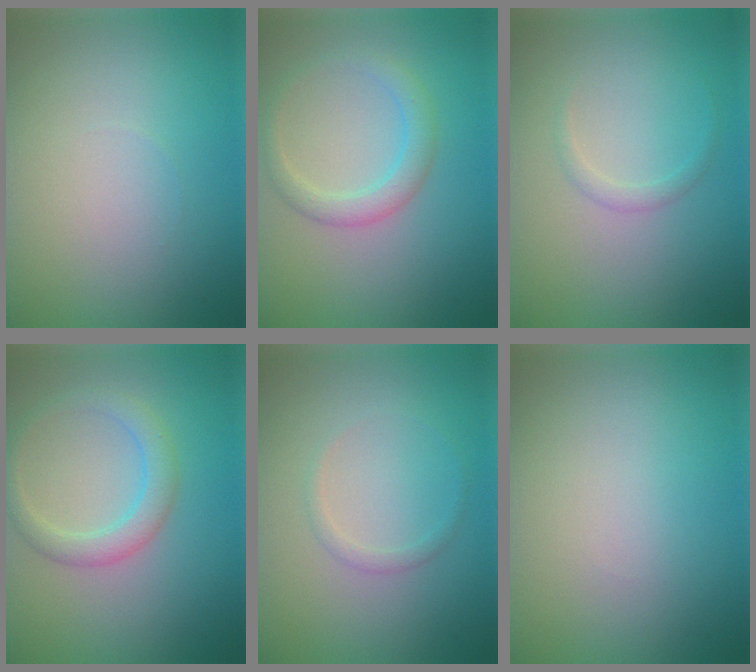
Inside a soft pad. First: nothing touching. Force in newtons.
{"total": 2.5, "press": 2.5, "slide": 0.0}
{"total": 0.9, "press": 0.9, "slide": 0.1}
{"total": 2.8, "press": 2.8, "slide": 0.1}
{"total": 0.9, "press": 0.9, "slide": 0.0}
{"total": 0.0}